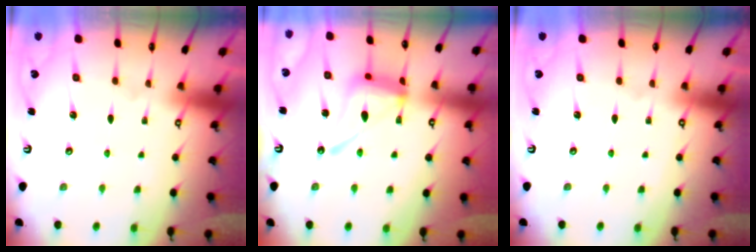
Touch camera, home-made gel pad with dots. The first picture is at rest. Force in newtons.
{"total": 14.3, "press": 14.2, "slide": 1.3}
{"total": 0.0}